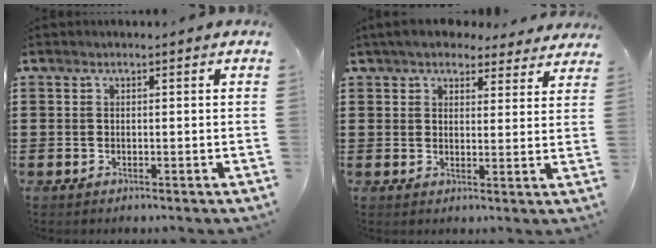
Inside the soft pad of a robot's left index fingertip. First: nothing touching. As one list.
[{"total": 5.0, "force": [4.5, 1.4, 1.6], "torque": [-0.047, -0.007, 0.085]}]